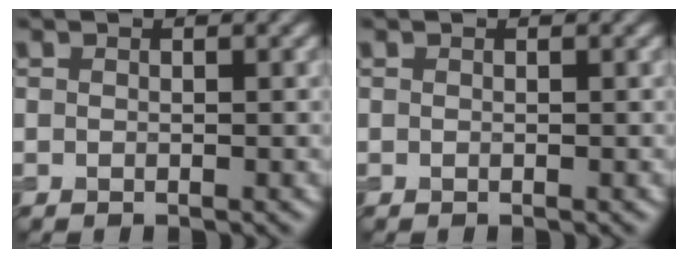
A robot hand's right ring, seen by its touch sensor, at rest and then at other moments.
{"total": 0.0}